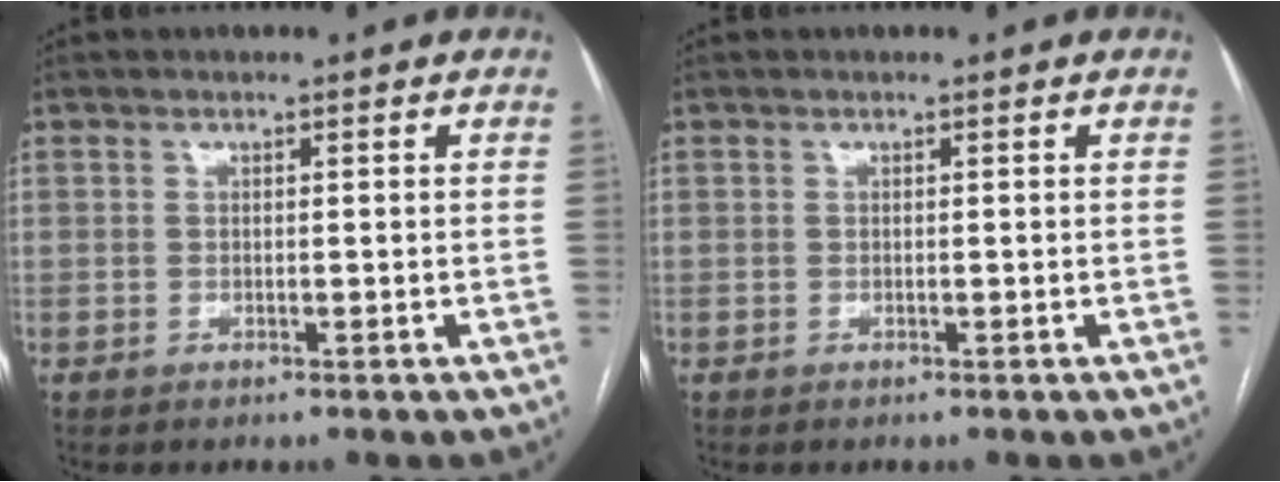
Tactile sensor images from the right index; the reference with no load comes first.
{"total": 0.0}